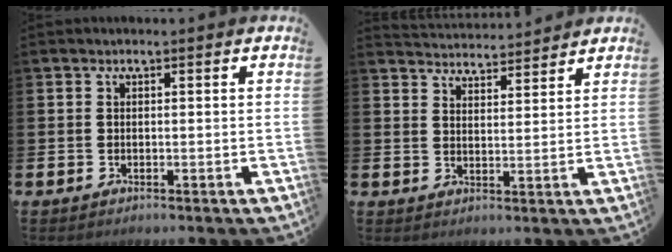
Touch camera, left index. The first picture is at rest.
{"total": 4.1, "force": [4.1, 0.2, -0.5], "torque": [0.005, -0.032, 0.073]}